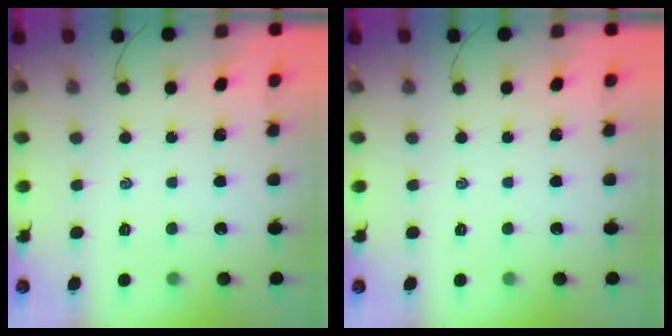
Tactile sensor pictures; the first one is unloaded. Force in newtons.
{"total": 0.0}